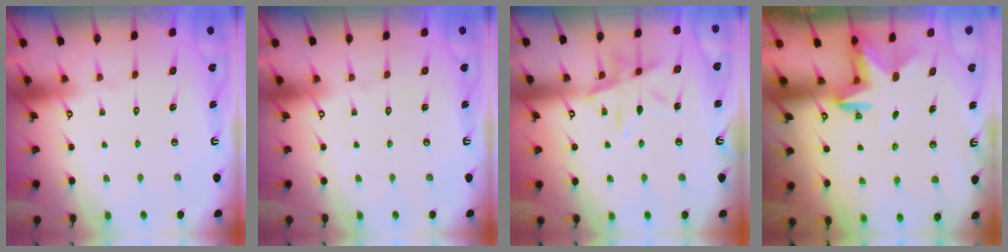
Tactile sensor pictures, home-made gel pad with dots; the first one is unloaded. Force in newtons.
{"total": 0.0}
{"total": 12.2, "press": 12.1, "slide": 0.9}
{"total": 2.8, "press": 2.8, "slide": 0.6}